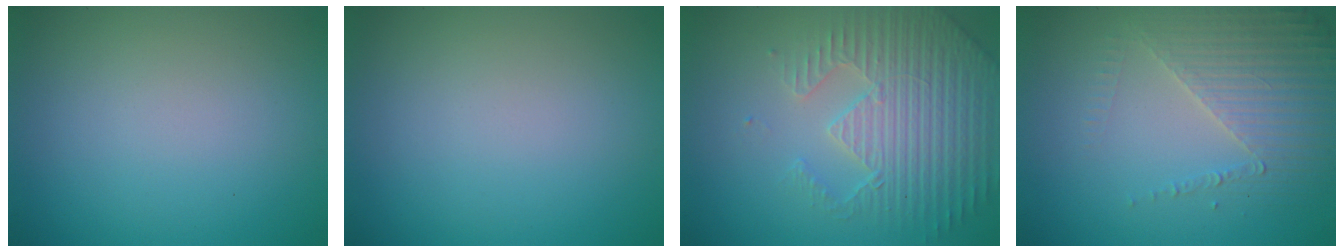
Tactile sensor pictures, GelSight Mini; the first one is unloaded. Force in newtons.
{"total": 0.0}
{"total": 4.5, "press": 4.5, "slide": 0.8}
{"total": 4.5, "press": 3.2, "slide": 3.1}